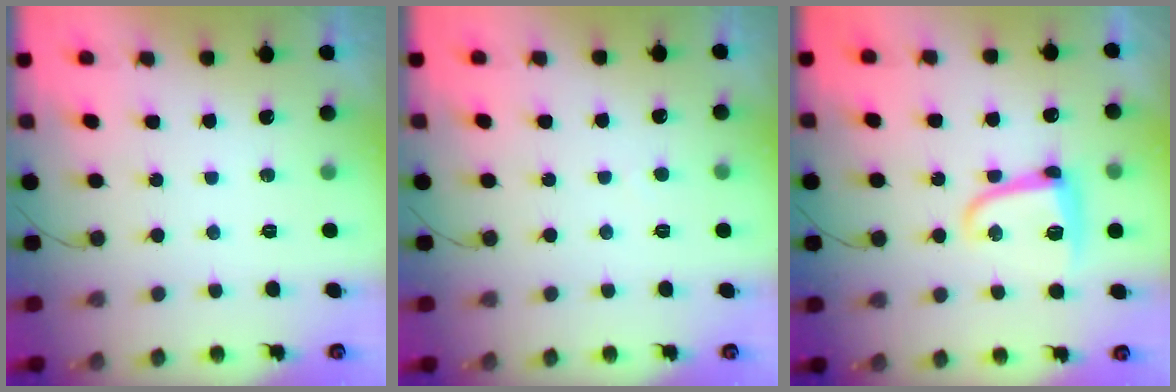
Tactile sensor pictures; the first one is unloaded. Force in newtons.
{"total": 2.0, "press": 2.0, "slide": 0.1}
{"total": 10.2, "press": 10.2, "slide": 0.4}